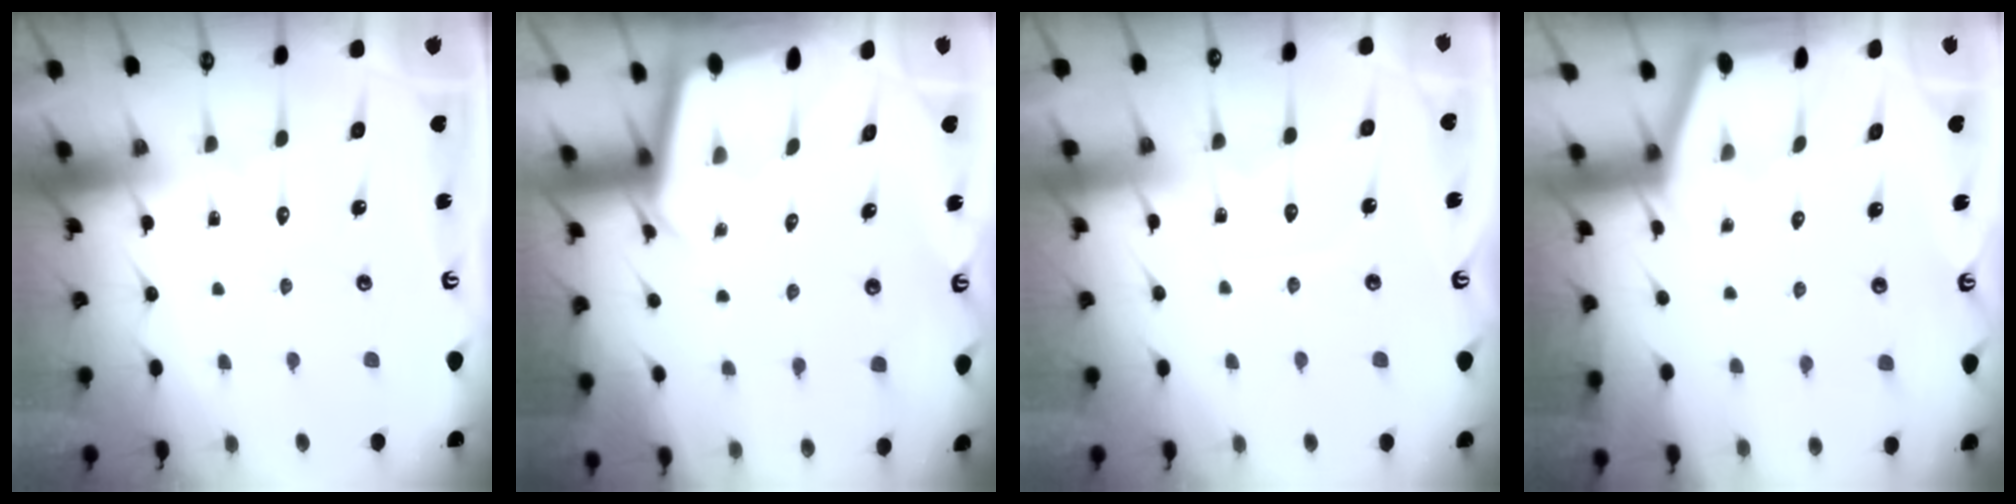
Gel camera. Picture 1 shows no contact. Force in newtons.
{"total": 2.0, "press": 2.0, "slide": 0.1}
{"total": 3.8, "press": 3.8, "slide": 0.3}
{"total": 1.2, "press": 1.2, "slide": 0.3}